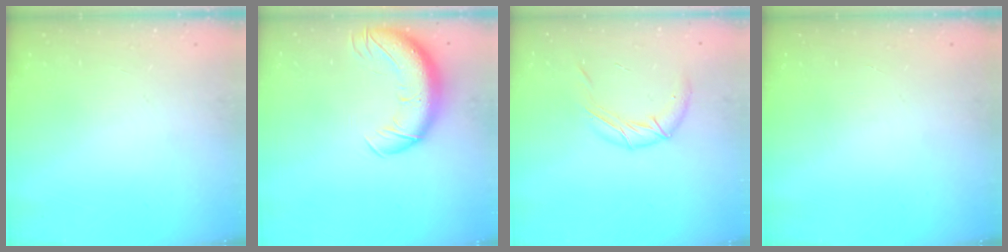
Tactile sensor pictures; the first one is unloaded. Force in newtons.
{"total": 13.4, "press": 13.0, "slide": 3.3}
{"total": 9.5, "press": 9.4, "slide": 1.1}
{"total": 0.0}